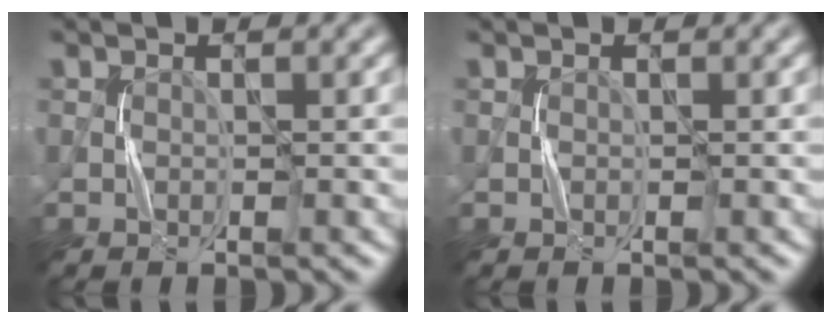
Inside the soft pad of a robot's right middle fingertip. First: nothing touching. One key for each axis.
{"total": 0.0}